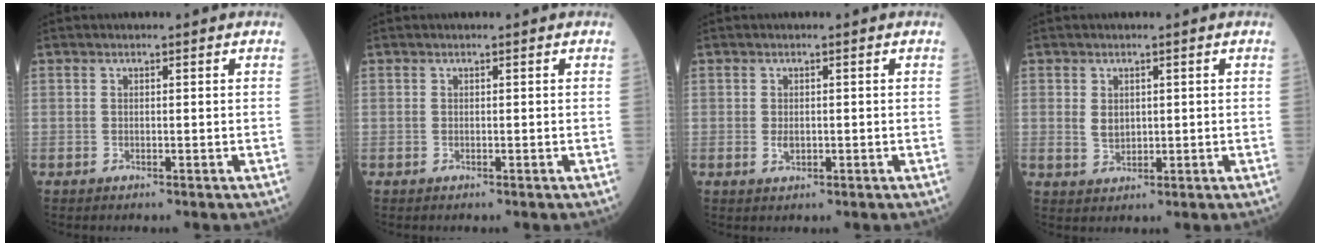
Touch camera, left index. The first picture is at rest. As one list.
[{"total": 0.0}, {"total": 1.4, "force": [-0.2, 0.9, 1.1], "torque": [-0.023, -0.001, 0.000]}, {"total": 2.7, "force": [0.5, 2.0, 1.7], "torque": [-0.034, 0.001, 0.017]}]